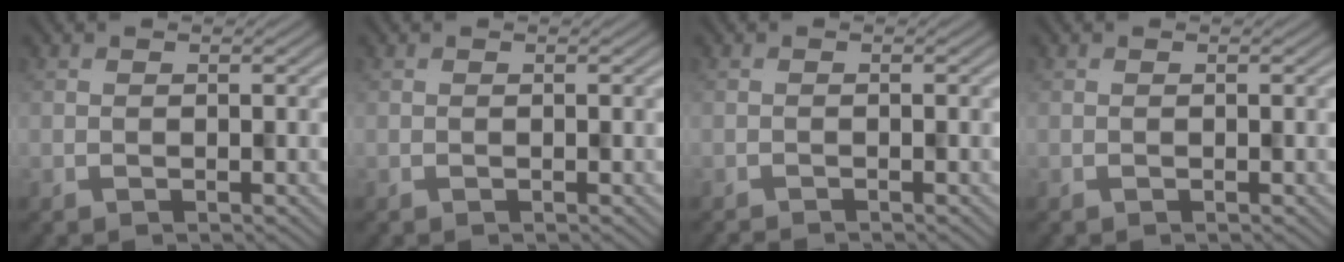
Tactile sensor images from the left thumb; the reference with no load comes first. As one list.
[{"total": 0.0}, {"total": 1.2, "force": [-1.2, 0.0, 0.1], "torque": [-0.001, 0.000, -0.021]}, {"total": 0.0}]